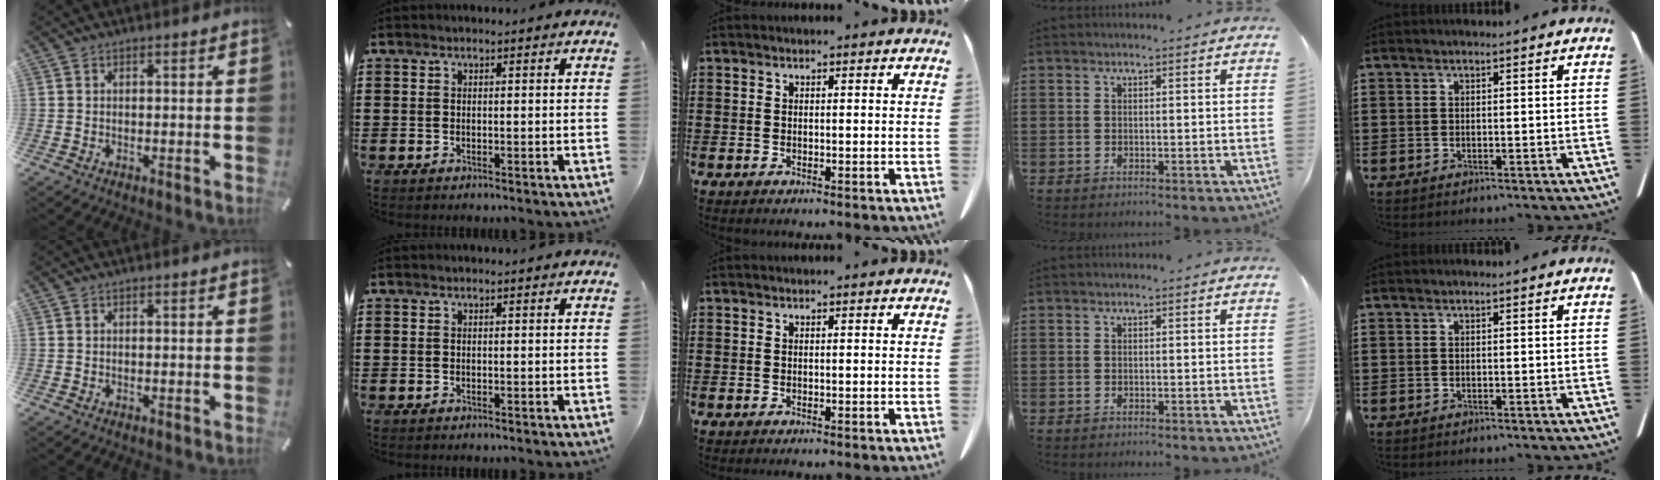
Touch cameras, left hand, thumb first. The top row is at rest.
{}